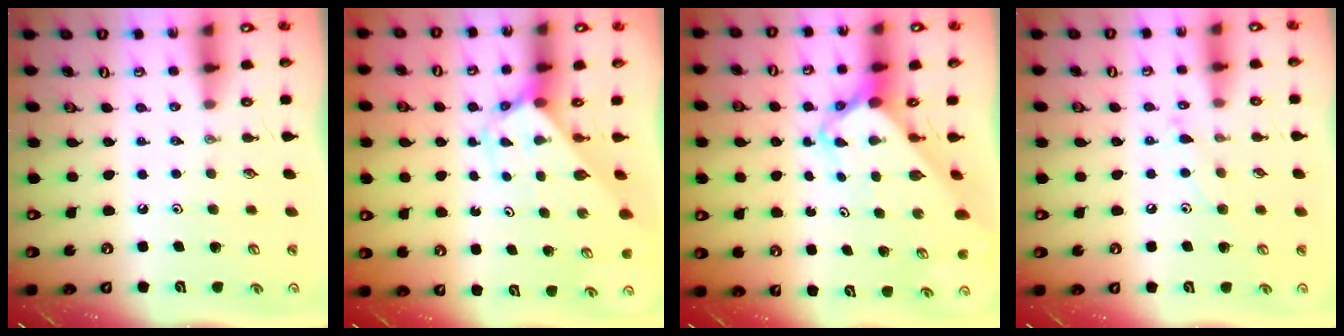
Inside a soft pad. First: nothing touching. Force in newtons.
{"total": 2.9, "press": 2.9, "slide": 0.3}
{"total": 4.3, "press": 4.3, "slide": 0.4}
{"total": 7.0, "press": 7.0, "slide": 0.6}